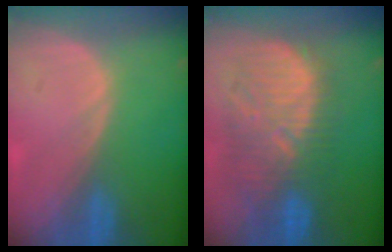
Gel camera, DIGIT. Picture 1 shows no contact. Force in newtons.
{"total": 11.3, "press": 10.9, "slide": 3.1}